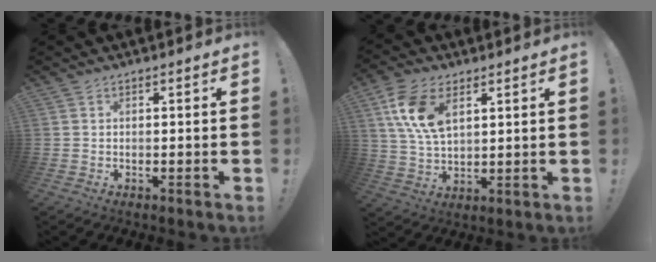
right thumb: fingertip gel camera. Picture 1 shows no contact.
{"total": 12.4, "force": [5.4, 6.9, 8.7], "torque": [-0.176, -0.009, 0.099]}